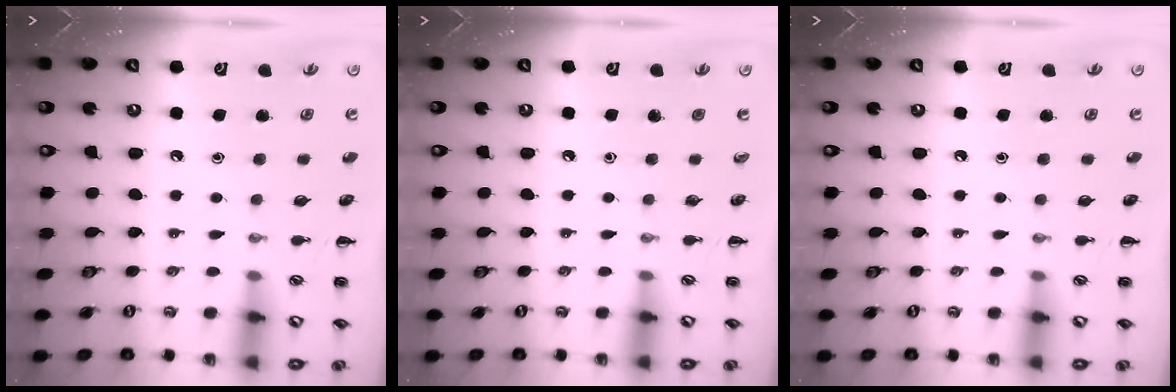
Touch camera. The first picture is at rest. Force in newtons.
{"total": 0.0}
{"total": 0.0}